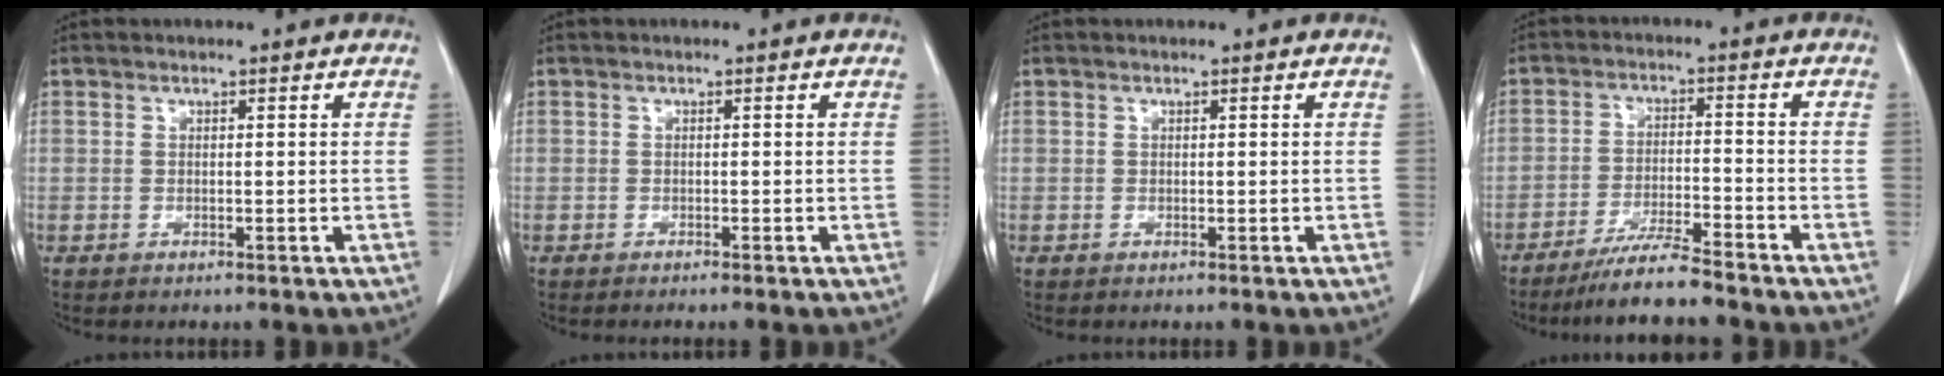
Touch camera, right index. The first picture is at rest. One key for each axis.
{"total": 0.9, "fx": -0.8, "fy": -0.2, "fz": 0.5, "tx": -0.008, "ty": 0.002, "tz": -0.011}
{"total": 0.0}
{"total": 7.0, "fx": -6.2, "fy": -0.2, "fz": 3.2, "tx": -0.055, "ty": -0.022, "tz": -0.111}